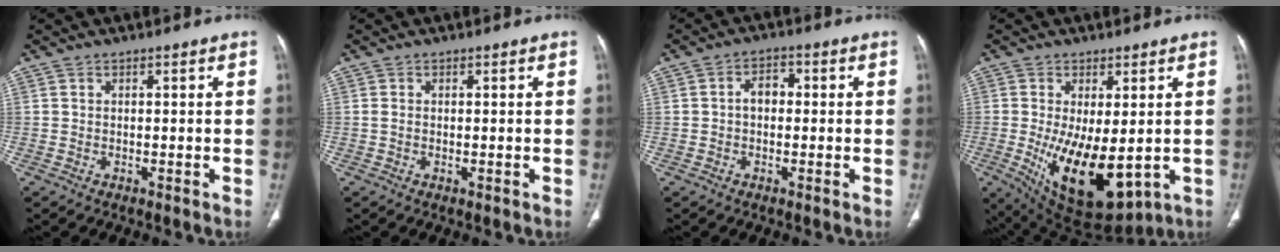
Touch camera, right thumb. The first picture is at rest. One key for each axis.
{"total": 0.9, "fx": -0.1, "fy": 0.4, "fz": 0.8, "tx": -0.022, "ty": -0.002, "tz": -0.002}
{"total": 3.6, "fx": -0.1, "fy": 2.6, "fz": 2.6, "tx": -0.031, "ty": 0.017, "tz": -0.008}
{"total": 15.0, "fx": -2.2, "fy": 6.8, "fz": 13.2, "tx": -0.215, "ty": -0.030, "tz": -0.008}